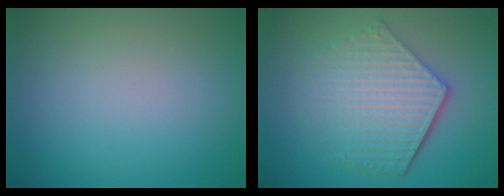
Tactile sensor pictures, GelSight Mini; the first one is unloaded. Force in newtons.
{"total": 6.2, "press": 4.4, "slide": 4.3}